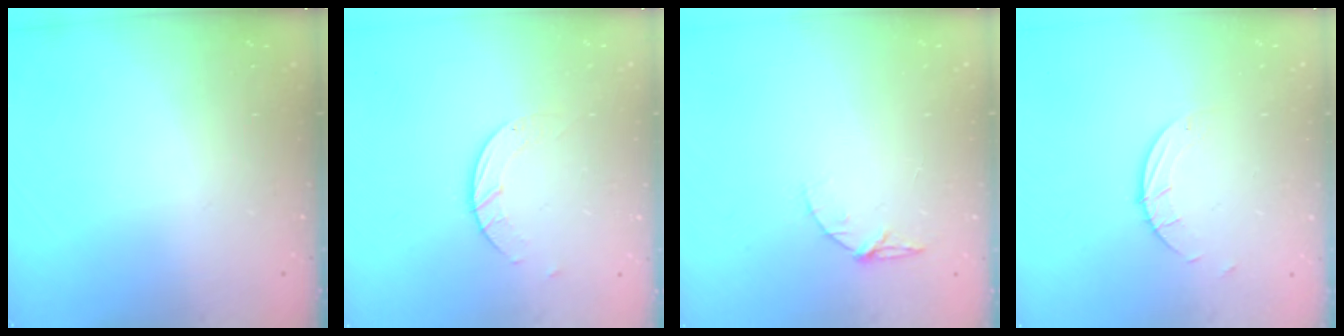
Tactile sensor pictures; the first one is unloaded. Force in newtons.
{"total": 2.8, "press": 2.8, "slide": 0.3}
{"total": 5.2, "press": 5.1, "slide": 0.6}
{"total": 1.5, "press": 1.5, "slide": 0.1}